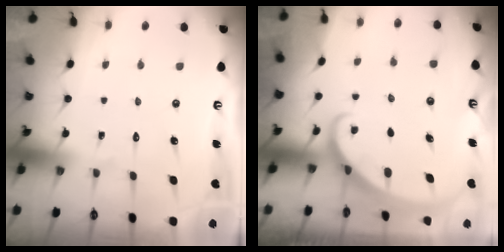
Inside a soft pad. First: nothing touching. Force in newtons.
{"total": 1.6, "press": 1.5, "slide": 0.1}